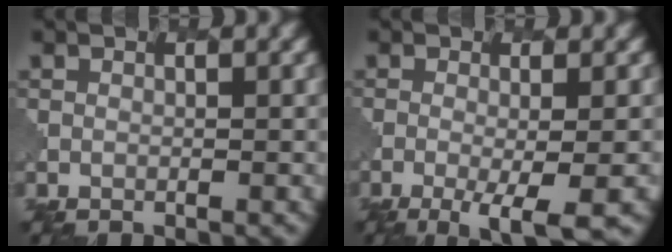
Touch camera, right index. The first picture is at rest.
{"total": 5.5, "force": [-2.4, 1.3, 4.8], "torque": [-0.065, -0.005, -0.033]}